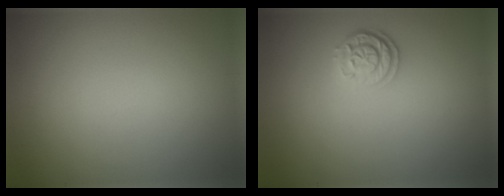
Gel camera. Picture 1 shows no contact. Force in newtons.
{"total": 2.4, "press": 2.1, "slide": 1.2}